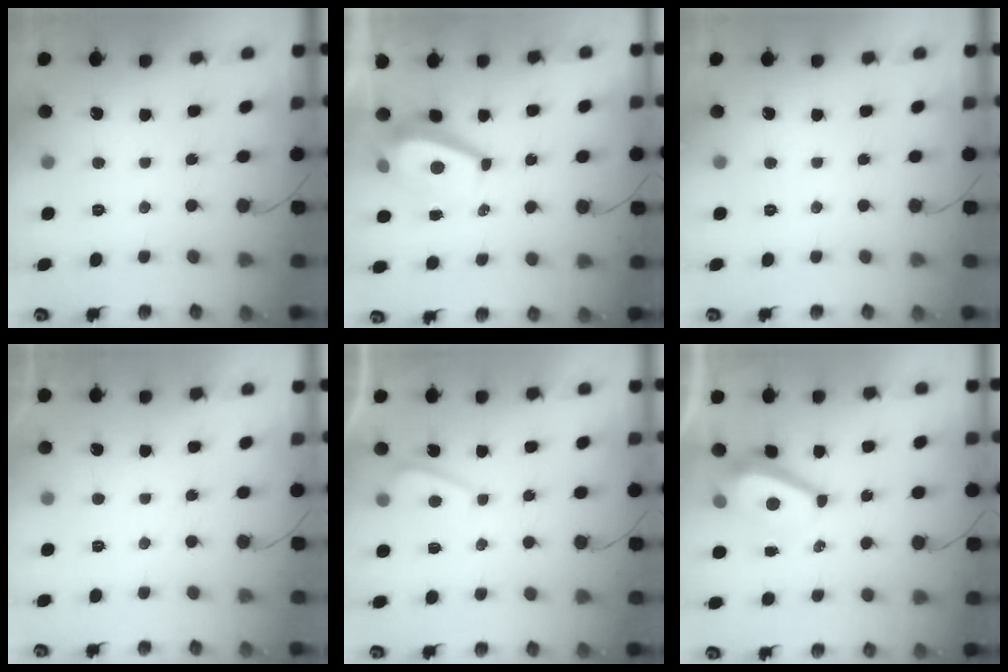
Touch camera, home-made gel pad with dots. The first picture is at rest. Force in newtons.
{"total": 4.8, "press": 4.8, "slide": 0.3}
{"total": 0.0}
{"total": 2.2, "press": 2.2, "slide": 0.4}
{"total": 1.6, "press": 1.4, "slide": 0.6}
{"total": 6.7, "press": 6.6, "slide": 0.9}